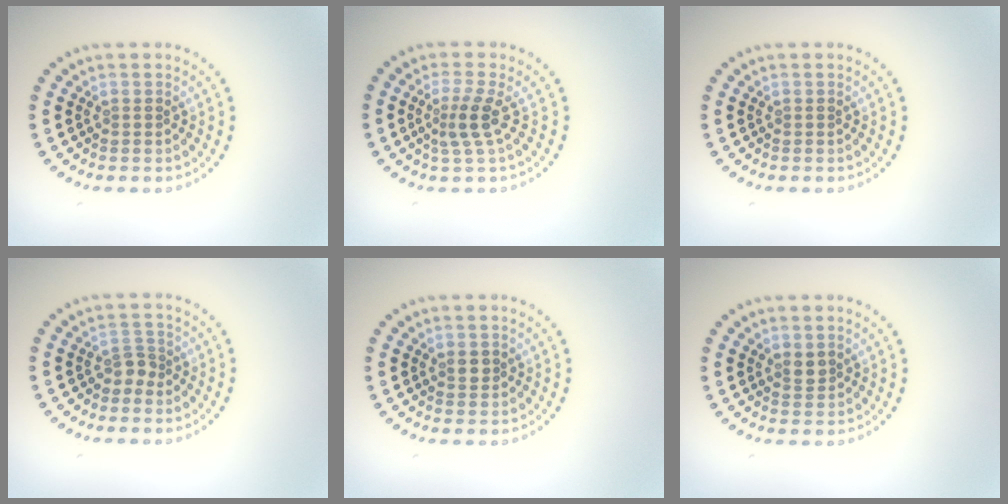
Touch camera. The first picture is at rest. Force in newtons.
{"total": 2.4, "press": 1.7, "slide": 1.7}
{"total": 0.0}
{"total": 1.3, "press": 1.0, "slide": 0.8}
{"total": 1.1, "press": 1.0, "slide": 0.4}
{"total": 1.3, "press": 1.1, "slide": 0.7}